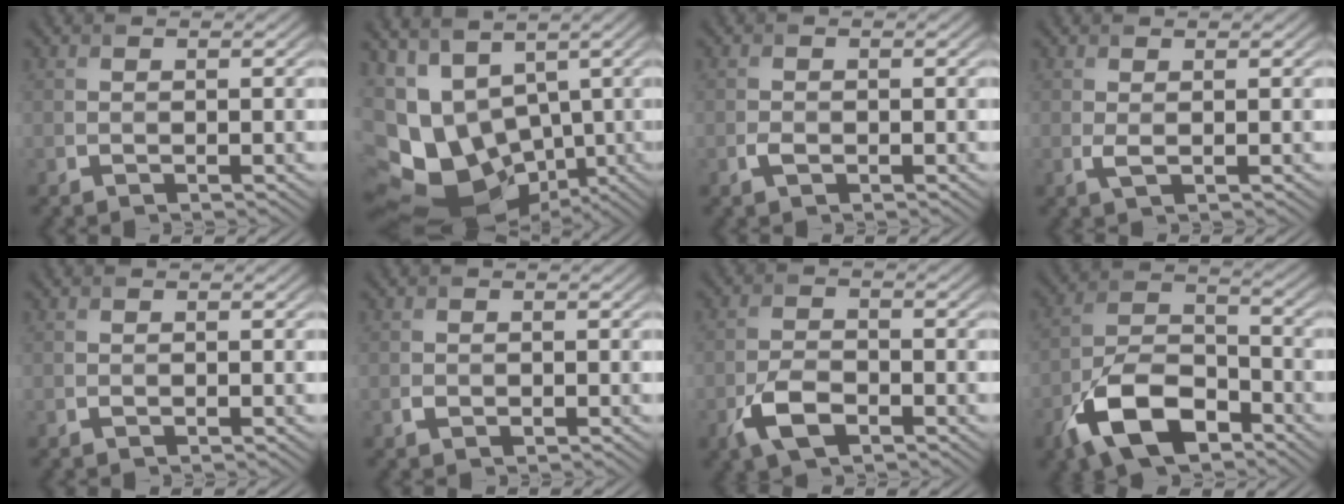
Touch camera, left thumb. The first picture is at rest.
{"total": 13.9, "force": [-1.8, 9.8, 9.7], "torque": [-0.217, -0.024, 0.015]}
{"total": 1.1, "force": [-0.4, 0.6, 0.7], "torque": [-0.017, -0.001, -0.008]}
{"total": 1.1, "force": [0.2, 0.3, 1.1], "torque": [-0.027, 0.000, 0.005]}
{"total": 0.0}
{"total": 0.7, "force": [-0.2, 0.6, 0.4], "torque": [-0.007, -0.005, -0.004]}
{"total": 5.0, "force": [-2.6, 2.5, 3.5], "torque": [-0.074, -0.004, -0.058]}
{"total": 11.5, "force": [-6.6, 5.7, 7.4], "torque": [-0.153, -0.005, -0.140]}